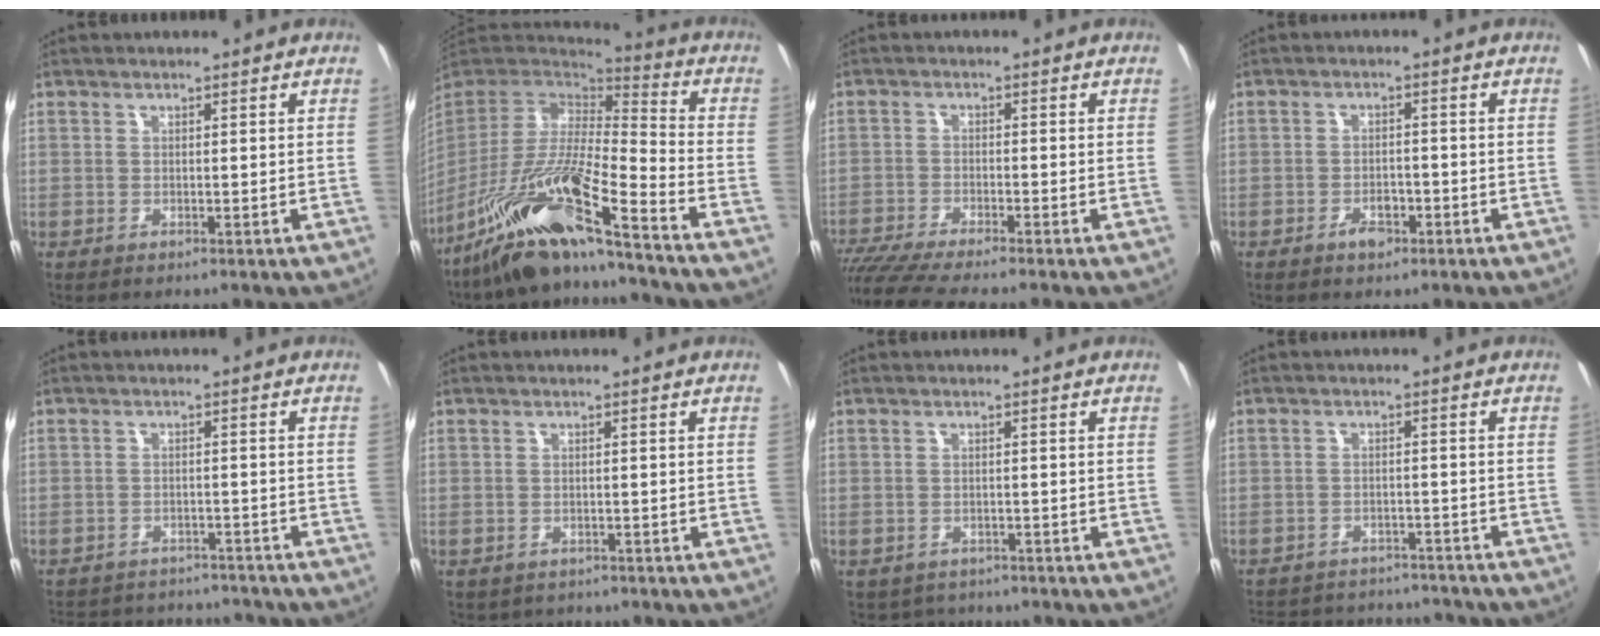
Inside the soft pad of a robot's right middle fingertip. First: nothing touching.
{"total": 17.1, "force": [-12.3, 0.8, 11.8], "torque": [-0.210, -0.024, -0.242]}
{"total": 9.3, "force": [-8.1, -0.3, 4.4], "torque": [-0.107, -0.041, -0.144]}
{"total": 3.2, "force": [-2.1, 1.8, 1.7], "torque": [-0.035, 0.001, -0.033]}
{"total": 12.2, "force": [-10.7, 5.0, 3.2], "torque": [-0.079, 0.027, -0.142]}
{"total": 2.0, "force": [-1.3, 1.5, 0.3], "torque": [-0.012, -0.006, -0.016]}
{"total": 3.1, "force": [-2.4, 1.9, 0.3], "torque": [-0.013, -0.009, -0.033]}
{"total": 14.1, "force": [-12.2, 5.8, 4.0], "torque": [-0.099, 0.032, -0.160]}